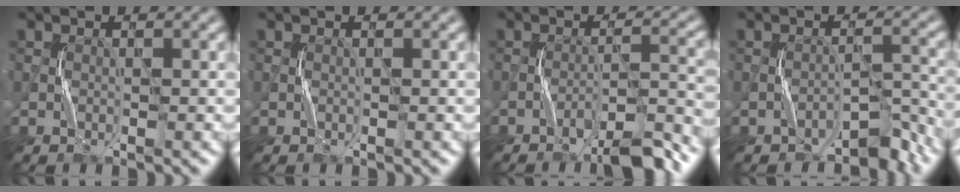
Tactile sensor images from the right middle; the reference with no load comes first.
{"total": 0.0}
{"total": 4.9, "force": [-3.9, 0.5, 2.9], "torque": [-0.040, 0.016, -0.062]}
{"total": 3.4, "force": [-3.0, 1.1, 1.2], "torque": [-0.008, 0.007, -0.043]}